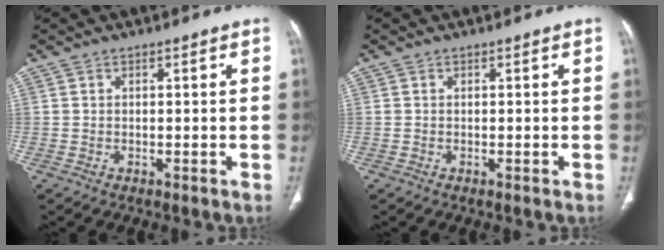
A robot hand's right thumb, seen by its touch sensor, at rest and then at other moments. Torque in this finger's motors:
{"motor_torque": [0.34, 0.17, -0.24, 0.07, 0.03]}